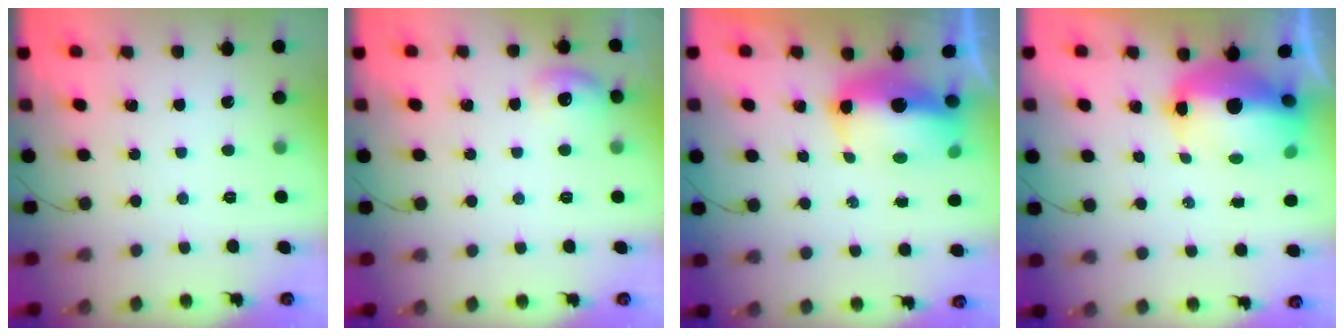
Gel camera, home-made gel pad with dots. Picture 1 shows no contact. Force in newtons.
{"total": 7.1, "press": 6.9, "slide": 1.5}
{"total": 12.4, "press": 12.4, "slide": 1.3}
{"total": 13.1, "press": 12.8, "slide": 2.8}